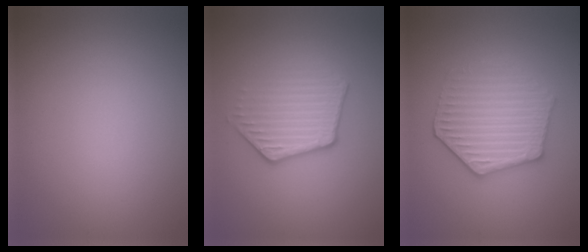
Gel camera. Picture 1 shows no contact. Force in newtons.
{"total": 3.7, "press": 3.1, "slide": 2.1}
{"total": 4.4, "press": 4.0, "slide": 1.8}